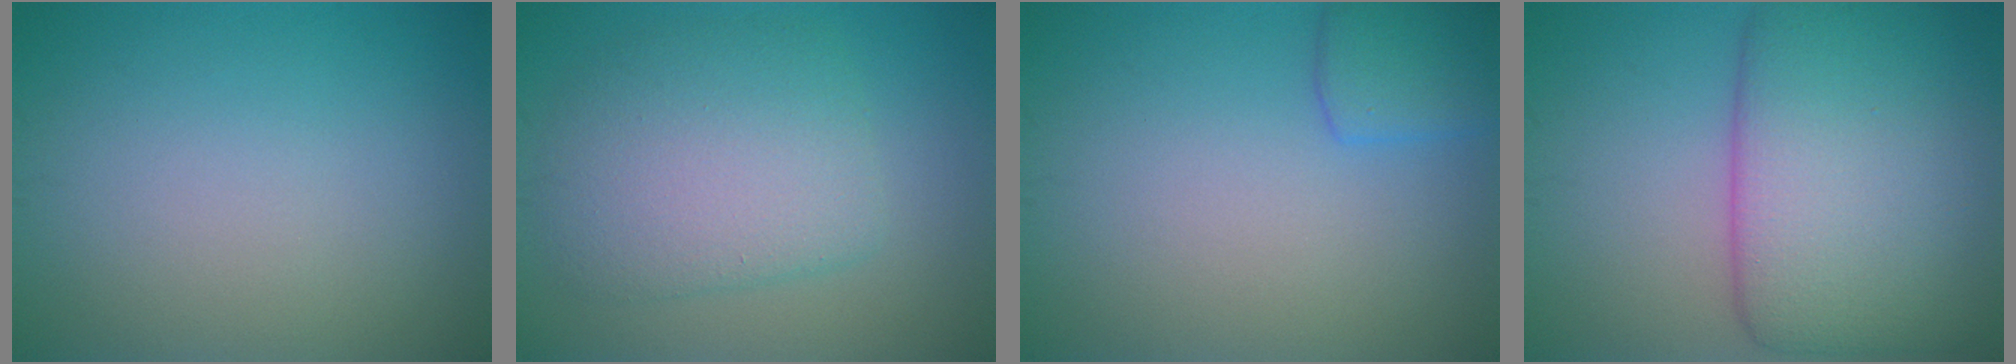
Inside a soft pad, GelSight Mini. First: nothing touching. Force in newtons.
{"total": 6.0, "press": 6.0, "slide": 0.3}
{"total": 2.6, "press": 2.6, "slide": 0.1}
{"total": 11.0, "press": 11.0, "slide": 0.2}